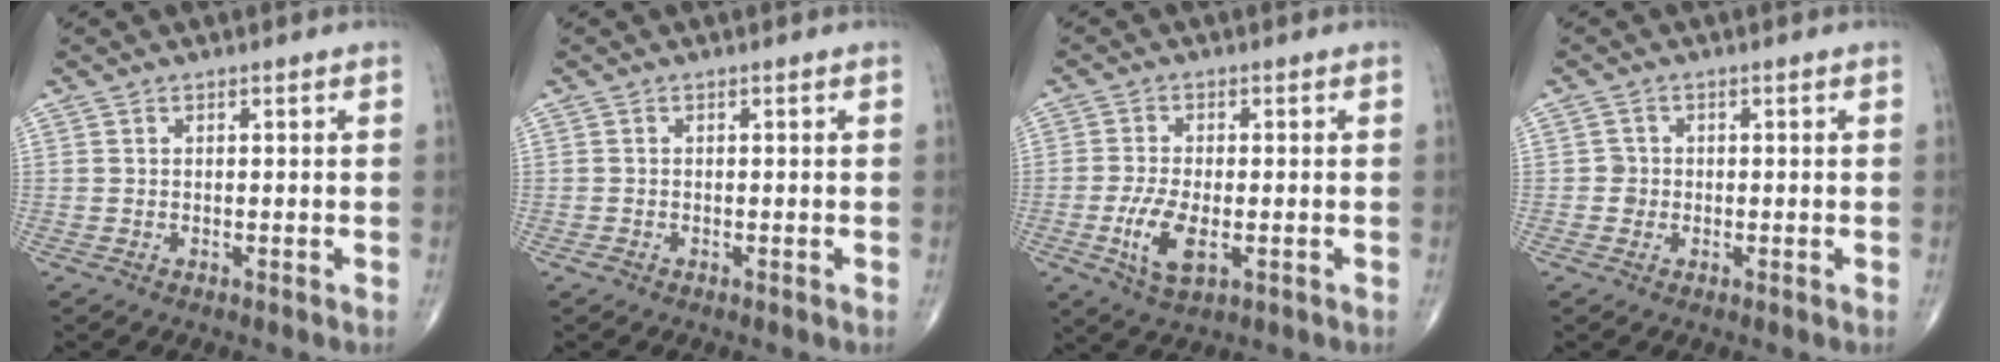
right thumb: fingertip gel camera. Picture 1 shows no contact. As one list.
[{"total": 0.6, "force": [-0.4, 0.4, 0.2], "torque": [-0.002, 0.002, -0.010]}, {"total": 7.2, "force": [-1.9, 3.2, 6.1], "torque": [-0.124, -0.004, -0.032]}, {"total": 1.6, "force": [-0.3, 1.6, 0.2], "torque": [0.008, 0.007, -0.008]}]